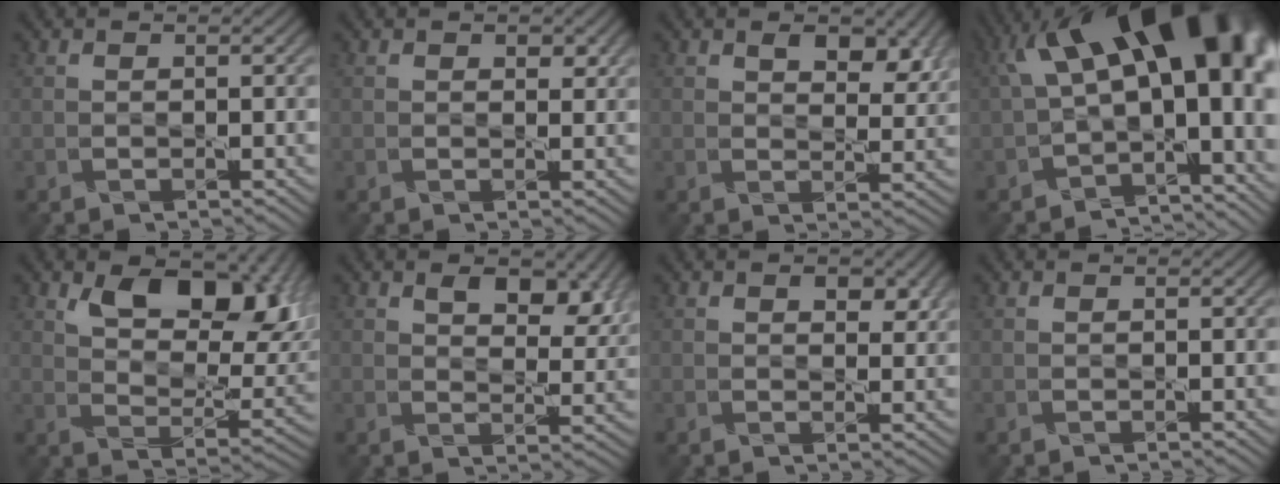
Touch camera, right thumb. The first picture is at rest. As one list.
[{"total": 1.3, "force": [0.7, 0.7, 0.7], "torque": [-0.009, -0.004, 0.013]}, {"total": 5.6, "force": [2.9, 3.0, 3.7], "torque": [-0.063, -0.016, 0.043]}, {"total": 18.0, "force": [2.9, 9.2, 15.2], "torque": [-0.211, 0.006, 0.070]}, {"total": 13.2, "force": [6.5, 6.9, 9.3], "torque": [-0.131, -0.014, 0.106]}, {"total": 7.3, "force": [3.6, 3.9, 5.1], "torque": [-0.086, -0.014, 0.057]}, {"total": 2.7, "force": [1.4, 1.5, 1.8], "torque": [-0.025, -0.009, 0.024]}, {"total": 0.0}]